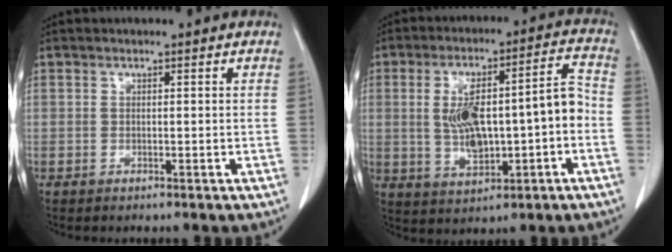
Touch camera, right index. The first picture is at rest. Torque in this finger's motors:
{"motor_torque": [0.58, -0.14, 0.38, 0.08]}